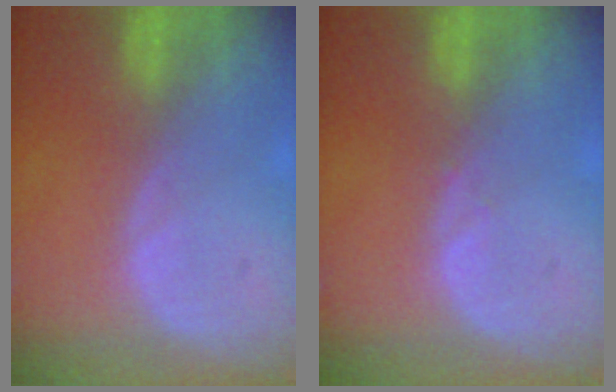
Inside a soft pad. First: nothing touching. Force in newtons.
{"total": 0.5, "press": 0.5, "slide": 0.2}